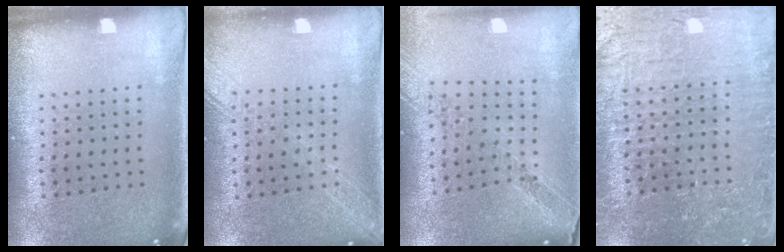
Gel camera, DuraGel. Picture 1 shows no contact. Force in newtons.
{"total": 1.6, "press": 1.5, "slide": 0.6}
{"total": 1.1, "press": 1.1, "slide": 0.1}
{"total": 4.5, "press": 4.3, "slide": 1.4}